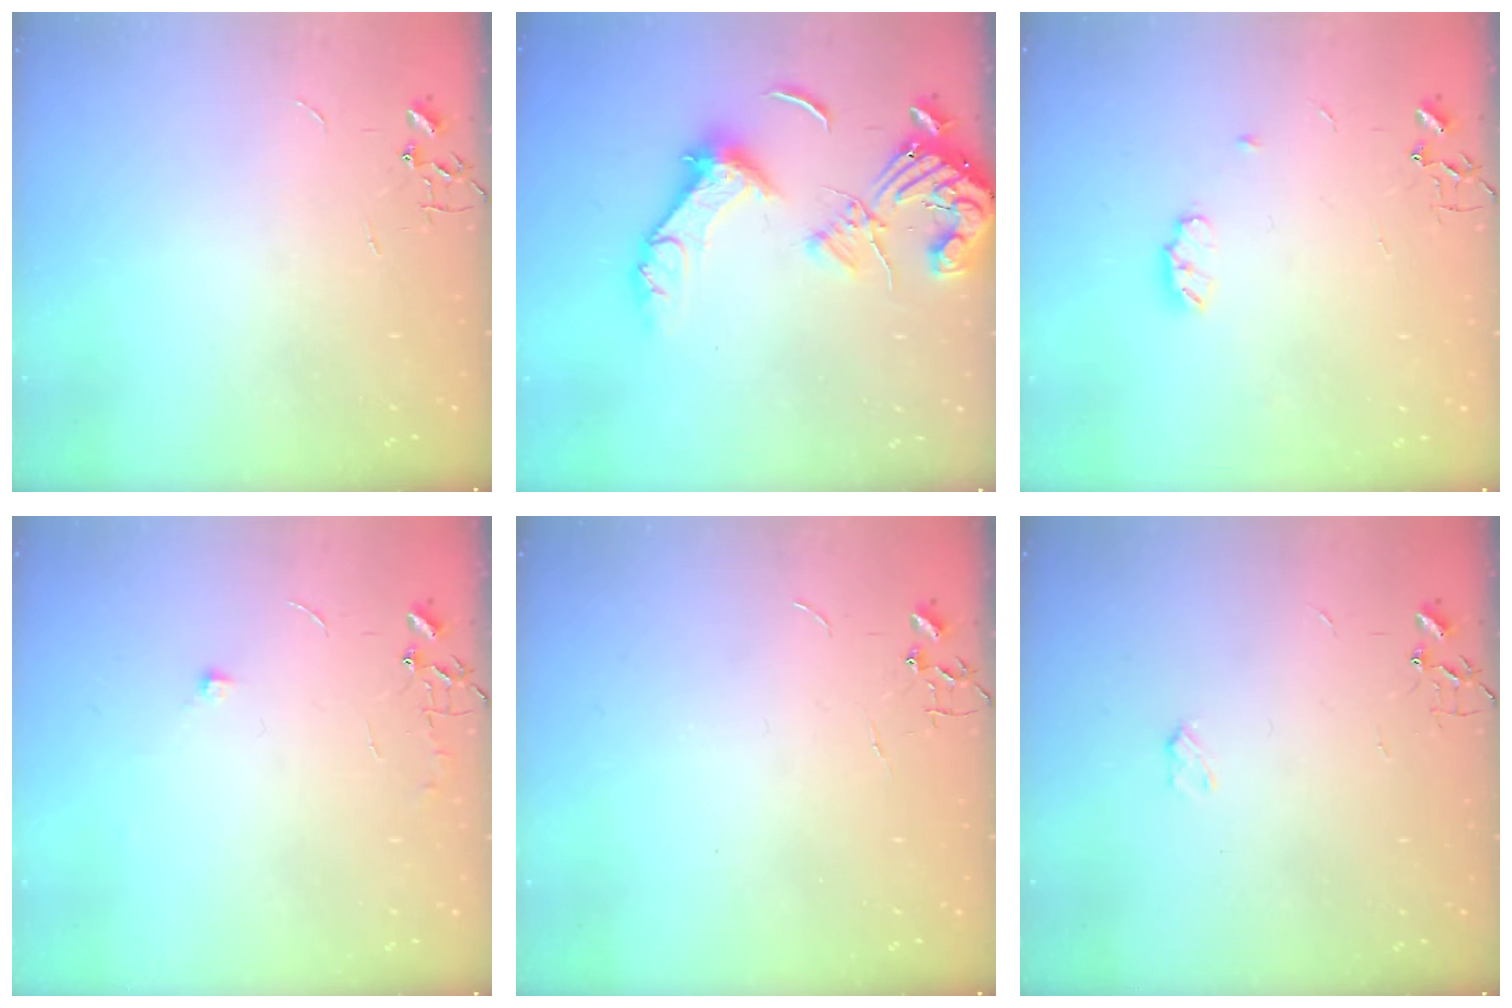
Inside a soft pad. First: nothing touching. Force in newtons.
{"total": 16.7, "press": 16.5, "slide": 2.9}
{"total": 5.2, "press": 5.1, "slide": 0.9}
{"total": 5.5, "press": 5.5, "slide": 0.8}
{"total": 0.0}
{"total": 2.5, "press": 2.4, "slide": 0.4}